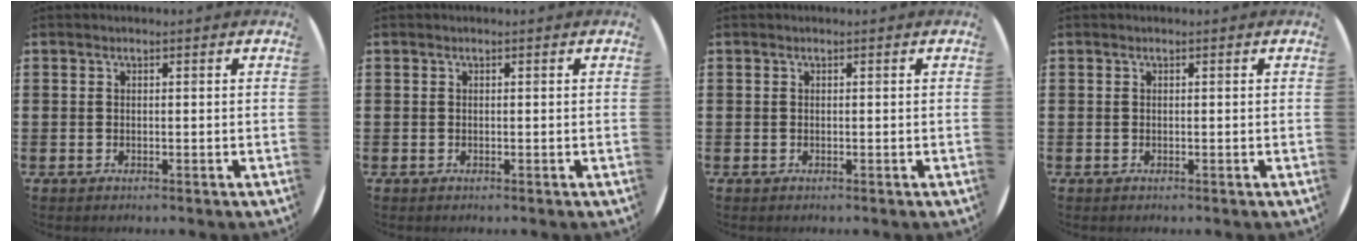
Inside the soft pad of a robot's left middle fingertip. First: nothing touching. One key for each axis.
{"total": 0.0}
{"total": 0.0}
{"total": 0.0}